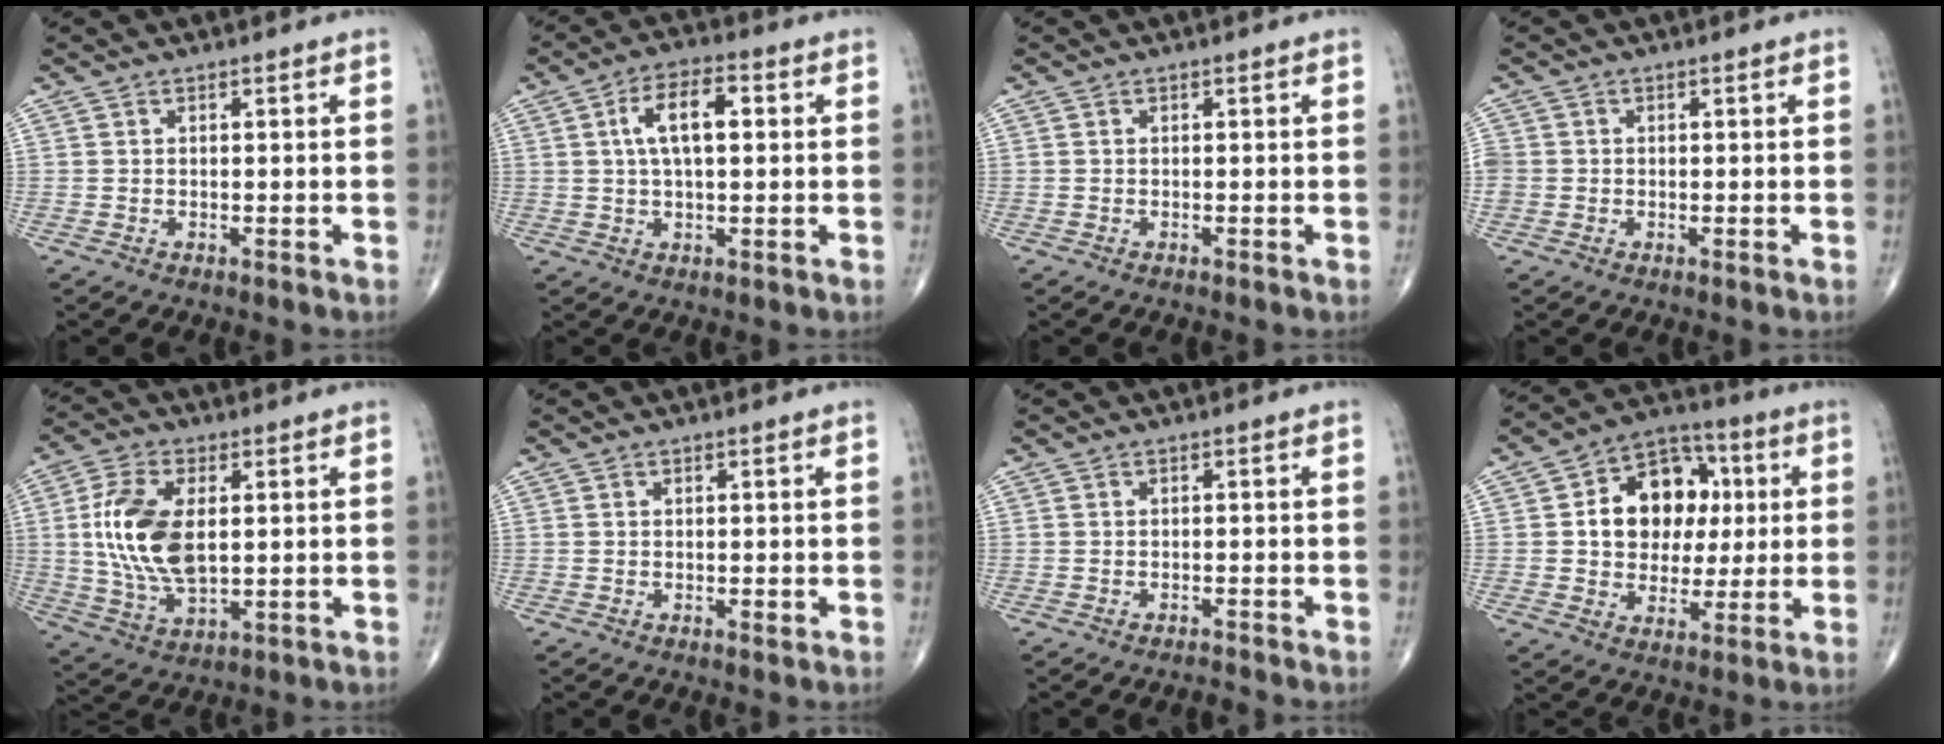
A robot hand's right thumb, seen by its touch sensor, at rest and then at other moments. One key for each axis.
{"total": 8.6, "fx": 1.7, "fy": 3.9, "fz": 7.5, "tx": -0.130, "ty": 0.016, "tz": 0.023}
{"total": 0.0}
{"total": 2.7, "fx": -0.3, "fy": 2.5, "fz": 1.0, "tx": -0.019, "ty": 0.008, "tz": -0.006}
{"total": 14.0, "fx": 1.6, "fy": 7.4, "fz": 11.7, "tx": -0.238, "ty": -0.007, "tz": 0.034}
{"total": 0.6, "fx": -0.1, "fy": 0.4, "fz": 0.5, "tx": -0.007, "ty": -0.002, "tz": -0.002}
{"total": 1.0, "fx": -0.9, "fy": 0.0, "fz": -0.1, "tx": -0.005, "ty": 0.003, "tz": -0.015}
{"total": 15.3, "fx": 2.4, "fy": 11.6, "fz": 9.7, "tx": -0.101, "ty": 0.017, "tz": 0.036}